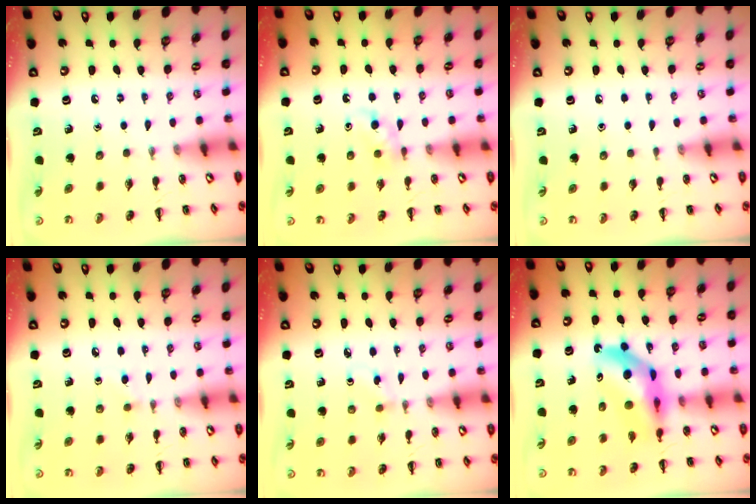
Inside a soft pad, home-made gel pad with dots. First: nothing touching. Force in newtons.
{"total": 4.2, "press": 4.0, "slide": 1.4}
{"total": 0.0}
{"total": 2.4, "press": 2.1, "slide": 1.0}
{"total": 1.9, "press": 1.7, "slide": 0.9}
{"total": 10.3, "press": 9.8, "slide": 3.2}